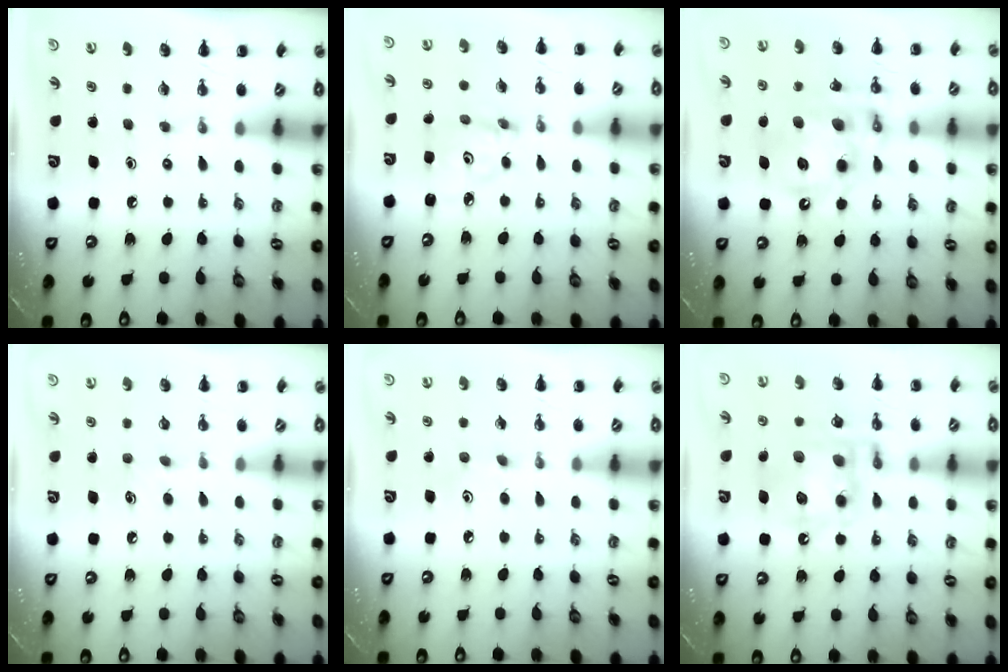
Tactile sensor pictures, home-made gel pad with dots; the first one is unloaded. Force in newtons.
{"total": 4.8, "press": 4.8, "slide": 0.3}
{"total": 16.1, "press": 15.7, "slide": 3.6}
{"total": 4.4, "press": 4.2, "slide": 1.5}
{"total": 2.8, "press": 2.7, "slide": 0.8}
{"total": 16.2, "press": 16.0, "slide": 3.0}